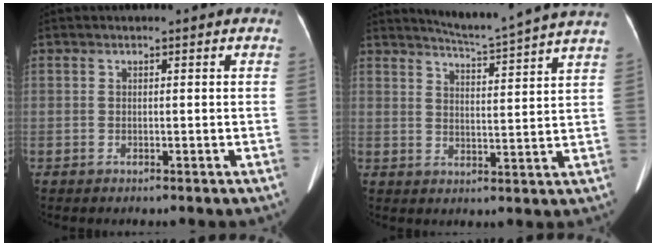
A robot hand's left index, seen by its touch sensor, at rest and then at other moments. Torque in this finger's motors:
{"motor_torque": [0.45, -1.18, 0.05, 0.00]}